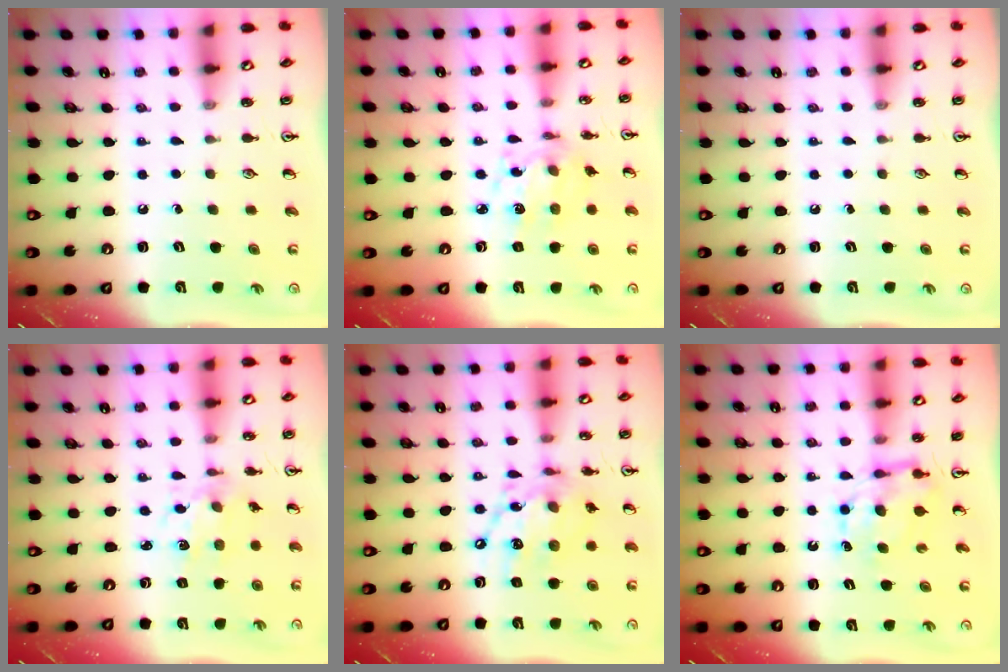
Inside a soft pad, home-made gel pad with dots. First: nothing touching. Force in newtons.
{"total": 8.8, "press": 8.6, "slide": 1.8}
{"total": 0.0}
{"total": 4.5, "press": 4.5, "slide": 0.2}
{"total": 13.9, "press": 13.9, "slide": 0.7}
{"total": 6.9, "press": 6.9, "slide": 0.2}